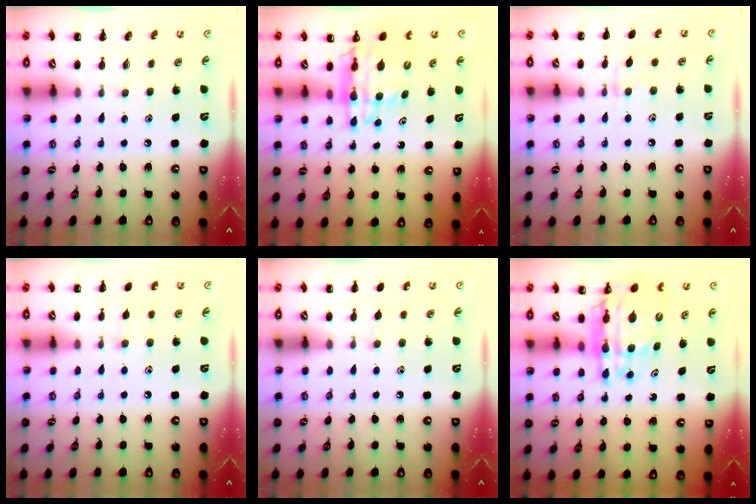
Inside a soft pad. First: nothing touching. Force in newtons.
{"total": 12.2, "press": 11.5, "slide": 4.2}
{"total": 6.2, "press": 5.9, "slide": 2.0}
{"total": 4.3, "press": 3.9, "slide": 1.7}
{"total": 2.5, "press": 2.2, "slide": 1.2}
{"total": 13.5, "press": 12.9, "slide": 3.8}